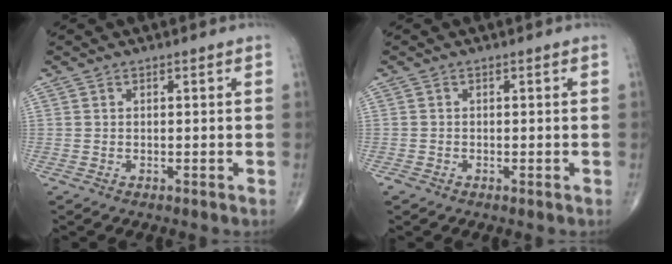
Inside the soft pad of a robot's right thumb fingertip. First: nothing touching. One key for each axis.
{"total": 1.5, "fx": -1.2, "fy": 0.8, "fz": 0.2, "tx": -0.004, "ty": 0.000, "tz": -0.028}